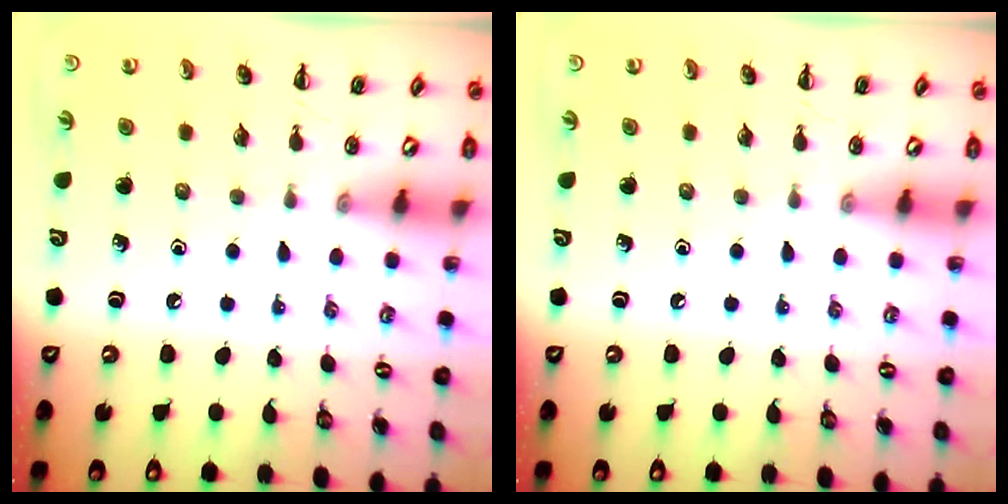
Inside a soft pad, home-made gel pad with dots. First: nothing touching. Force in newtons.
{"total": 0.0}